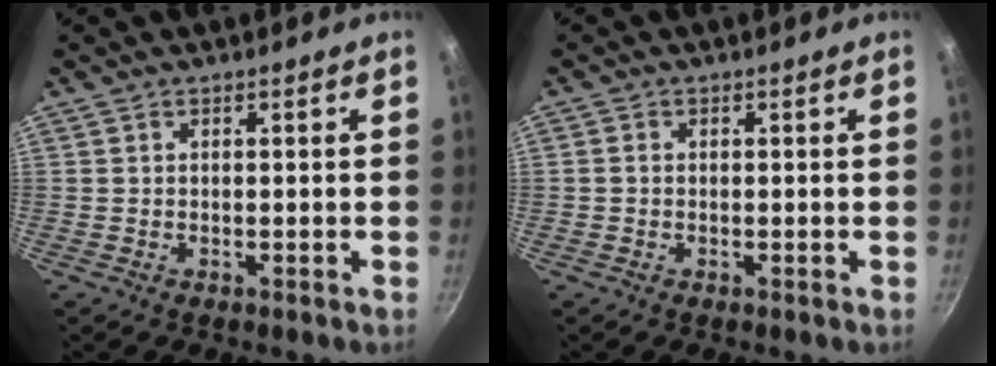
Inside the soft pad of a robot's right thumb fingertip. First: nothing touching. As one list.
[{"total": 0.8, "force": [-0.1, 0.7, 0.3], "torque": [-0.006, 0.003, -0.004]}]